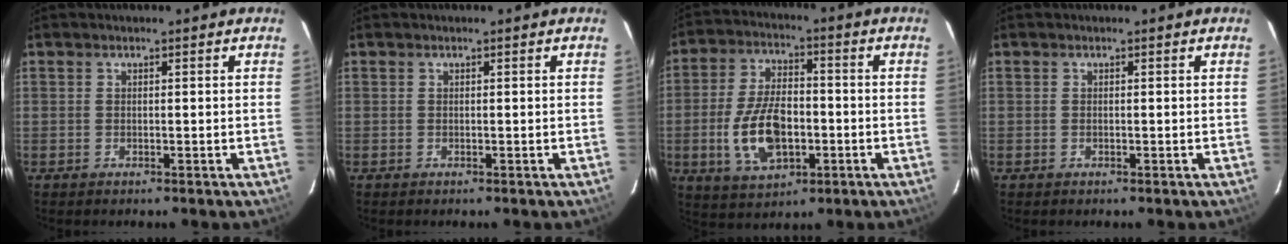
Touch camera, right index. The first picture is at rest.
{"total": 0.0}
{"total": 13.3, "force": [-3.2, 7.3, 10.7], "torque": [-0.215, 0.004, -0.046]}
{"total": 0.0}